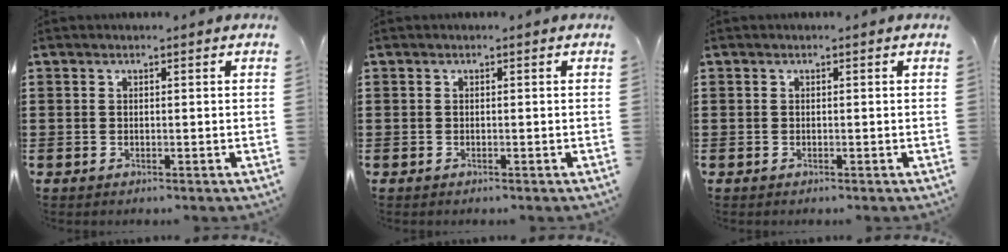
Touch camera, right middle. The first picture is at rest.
{"total": 0.0}
{"total": 0.0}